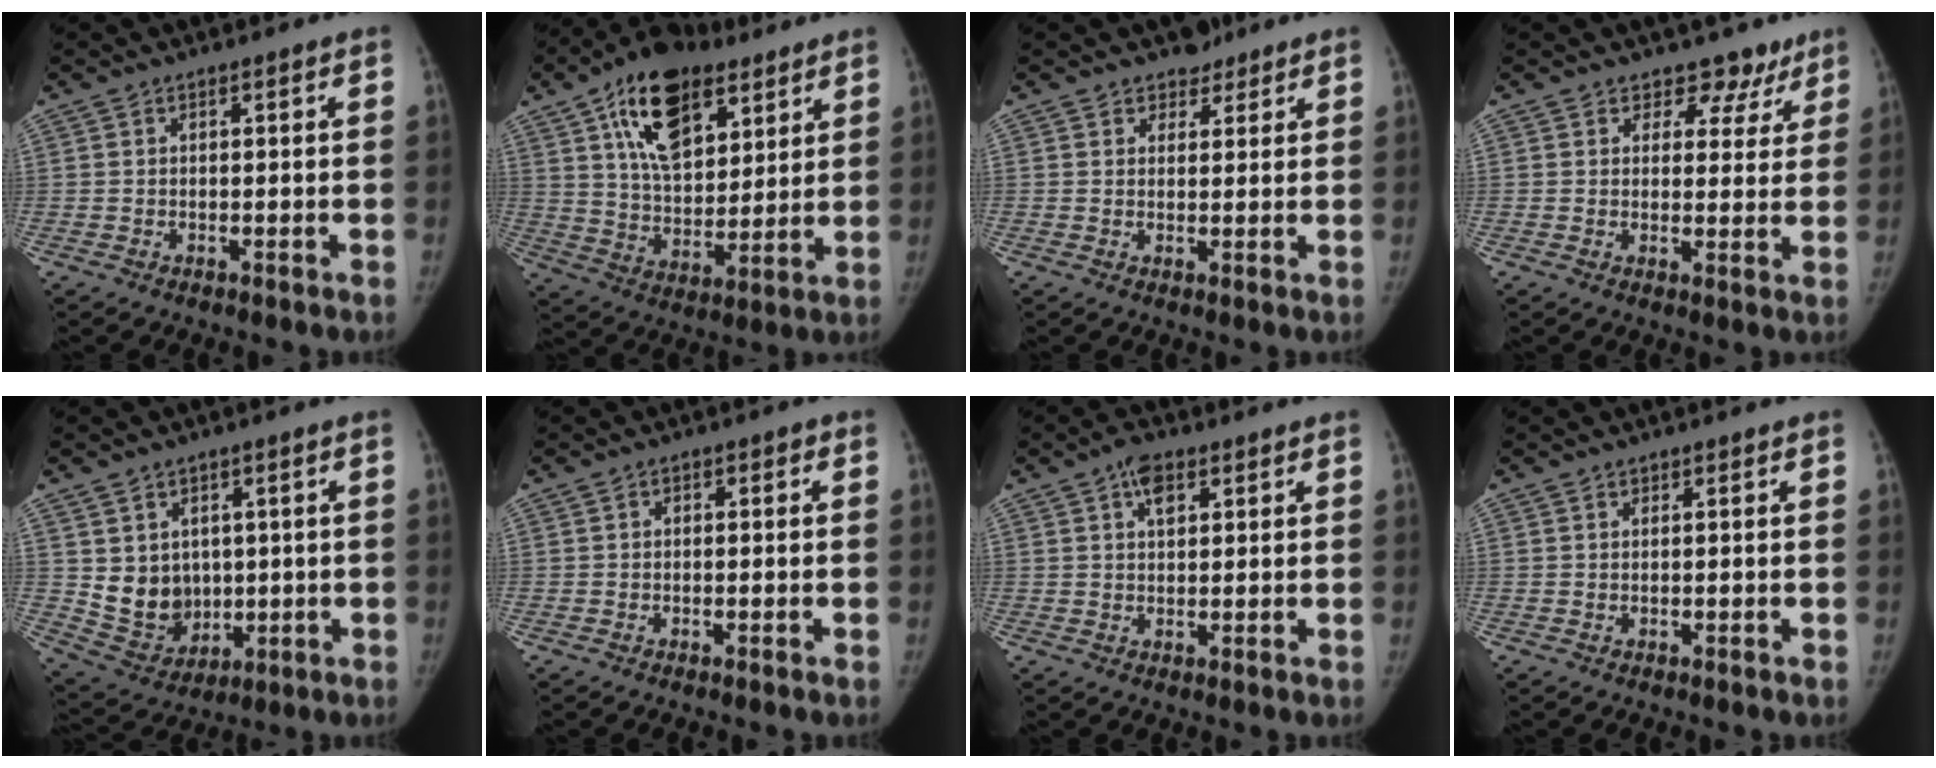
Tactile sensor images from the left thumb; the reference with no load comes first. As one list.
[{"total": 19.7, "force": [9.9, 10.8, 13.1], "torque": [-0.182, -0.033, 0.167]}, {"total": 3.0, "force": [2.3, 1.9, 0.0], "torque": [0.019, -0.012, 0.030]}, {"total": 6.4, "force": [5.0, 4.0, 0.4], "torque": [0.034, -0.027, 0.055]}, {"total": 9.6, "force": [1.3, 8.2, 4.8], "torque": [-0.048, -0.018, 0.053]}, {"total": 1.0, "force": [-0.3, 0.8, 0.5], "torque": [0.009, -0.002, -0.014]}, {"total": 4.3, "force": [2.0, 2.4, 2.9], "torque": [-0.037, -0.001, 0.030]}, {"total": 0.0}]